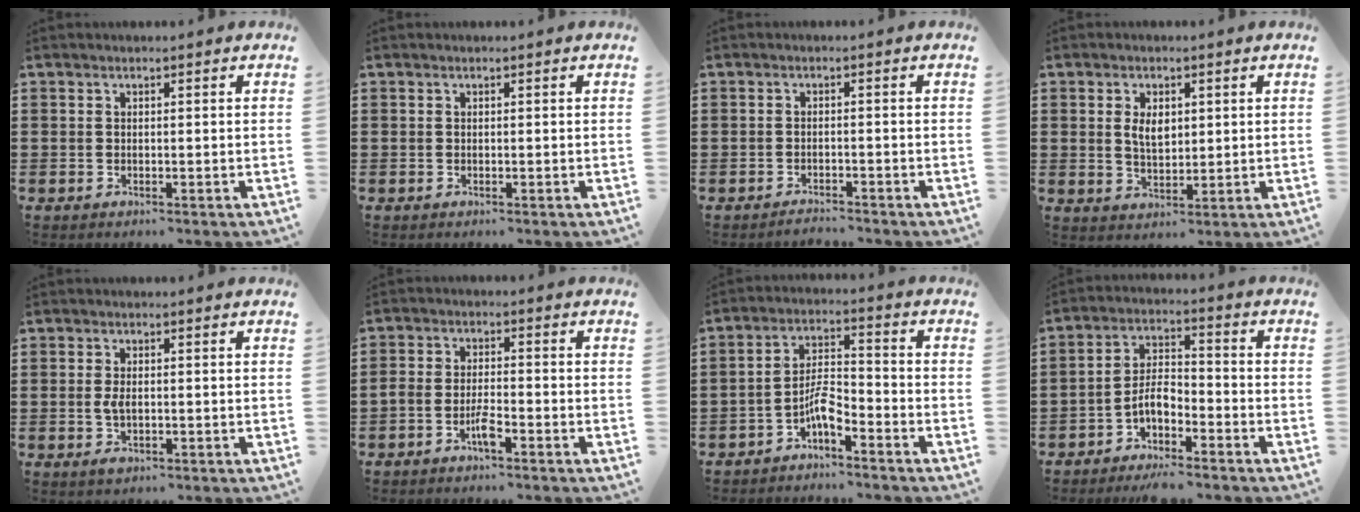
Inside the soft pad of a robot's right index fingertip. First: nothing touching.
{"total": 0.0}
{"total": 1.6, "force": [-1.6, 0.0, 0.0], "torque": [-0.004, 0.004, -0.033]}
{"total": 3.8, "force": [0.9, 2.3, 2.9], "torque": [-0.054, 0.008, 0.014]}
{"total": 2.3, "force": [-0.2, 1.2, 2.0], "torque": [-0.039, 0.003, -0.004]}
{"total": 3.3, "force": [-2.4, 0.7, 2.1], "torque": [-0.043, 0.005, -0.046]}
{"total": 5.4, "force": [-3.4, 1.8, 3.8], "torque": [-0.080, 0.007, -0.066]}
{"total": 5.6, "force": [-3.6, 2.1, 3.7], "torque": [-0.093, 0.002, -0.077]}